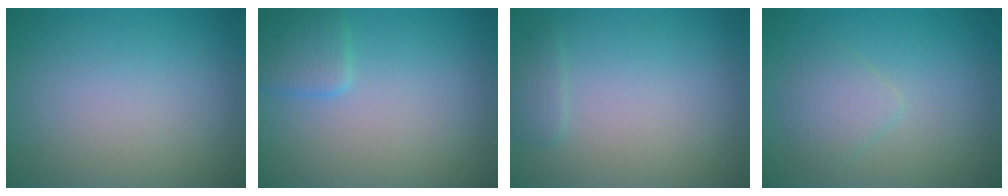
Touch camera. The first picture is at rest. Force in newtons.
{"total": 2.1, "press": 2.1, "slide": 0.1}
{"total": 1.1, "press": 1.1, "slide": 0.1}
{"total": 2.0, "press": 1.9, "slide": 0.1}